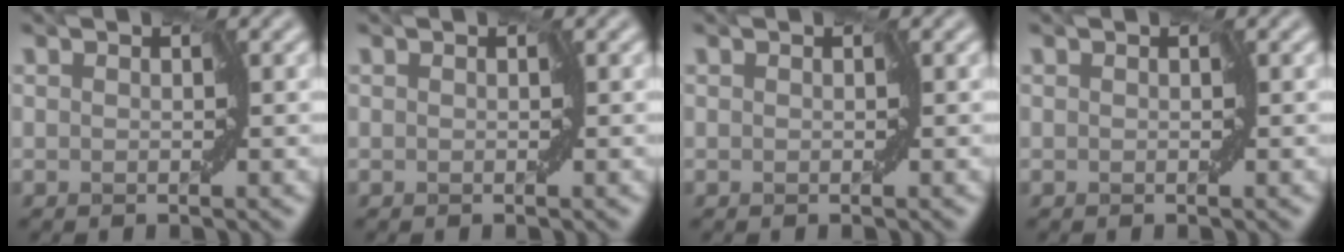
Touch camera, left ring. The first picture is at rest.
{"total": 0.0}
{"total": 0.0}
{"total": 0.0}